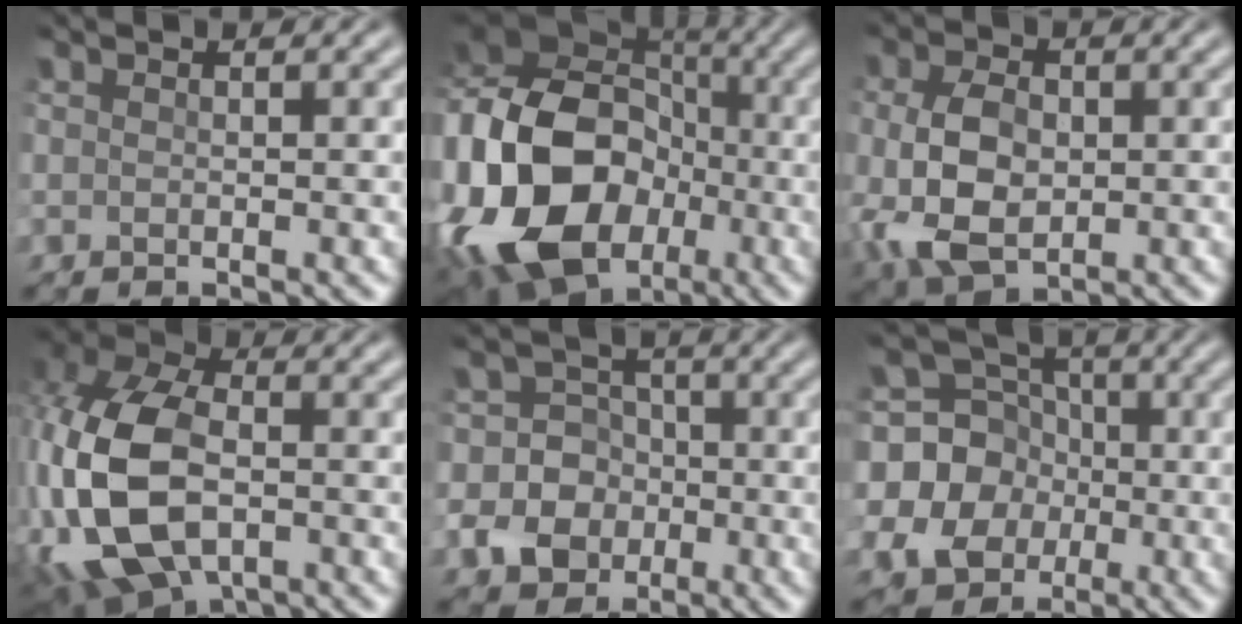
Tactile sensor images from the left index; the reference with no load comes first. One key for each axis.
{"total": 19.3, "fx": -5.6, "fy": 14.5, "fz": 11.5, "tx": -0.237, "ty": 0.000, "tz": -0.111}
{"total": 6.8, "fx": -0.7, "fy": 4.6, "fz": 5.1, "tx": -0.117, "ty": -0.003, "tz": -0.012}
{"total": 14.2, "fx": -3.3, "fy": 9.0, "fz": 10.5, "tx": -0.257, "ty": -0.013, "tz": -0.058}
{"total": 7.9, "fx": -2.3, "fy": 7.3, "fz": 2.1, "tx": -0.043, "ty": 0.004, "tz": -0.058}
{"total": 13.7, "fx": -1.7, "fy": 12.9, "fz": 4.3, "tx": -0.144, "ty": 0.020, "tz": -0.046}